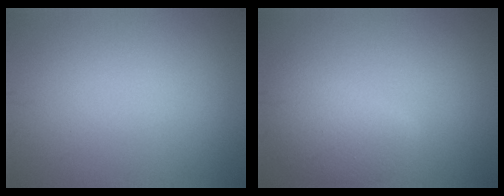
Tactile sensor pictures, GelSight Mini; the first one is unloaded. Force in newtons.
{"total": 4.2, "press": 4.2, "slide": 0.3}